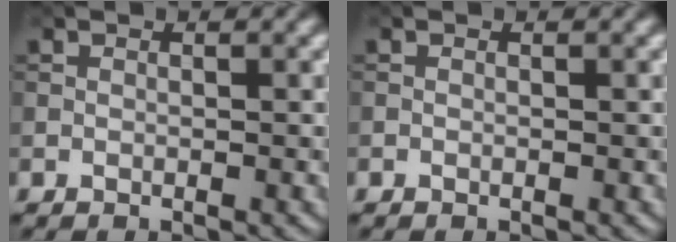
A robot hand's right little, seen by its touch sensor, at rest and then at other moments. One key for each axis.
{"total": 0.0}